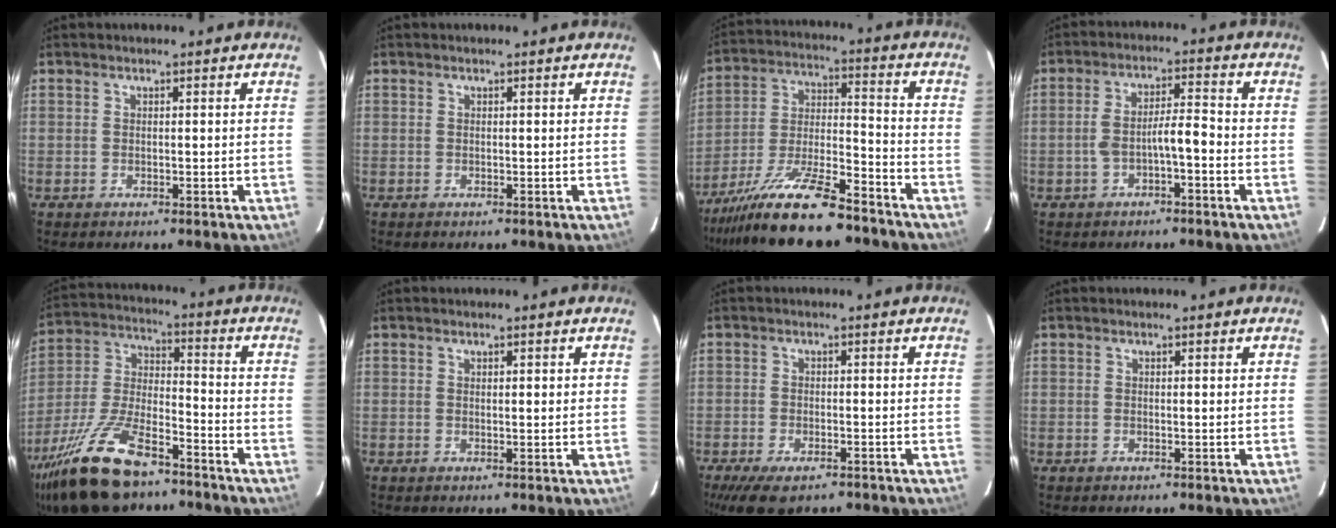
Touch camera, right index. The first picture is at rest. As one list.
[{"total": 0.0}, {"total": 17.0, "force": [-13.5, 2.4, 10.1], "torque": [-0.203, -0.018, -0.240]}, {"total": 5.4, "force": [-1.7, 1.2, 5.0], "torque": [-0.094, 0.022, -0.026]}, {"total": 17.4, "force": [-12.2, 5.3, 11.2], "torque": [-0.252, -0.015, -0.227]}, {"total": 1.0, "force": [0.5, 0.3, 0.8], "torque": [-0.016, 0.005, 0.007]}, {"total": 7.0, "force": [-4.8, 3.1, 4.0], "torque": [-0.069, -0.009, -0.075]}, {"total": 0.0}]